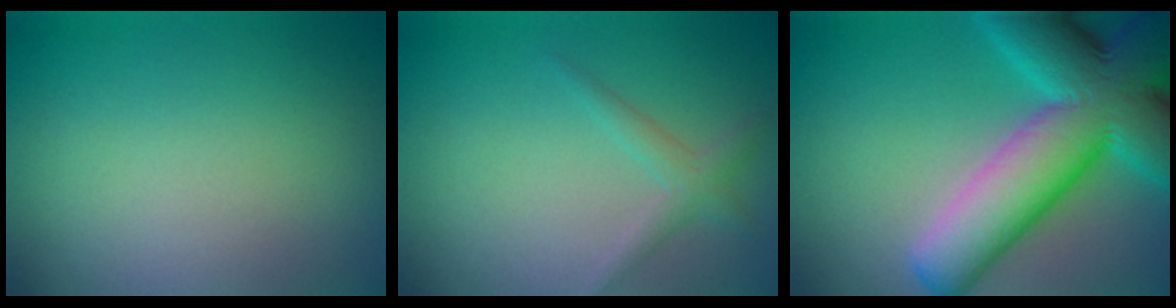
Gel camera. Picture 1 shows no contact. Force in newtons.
{"total": 1.6, "press": 1.6, "slide": 0.1}
{"total": 13.8, "press": 13.8, "slide": 0.6}